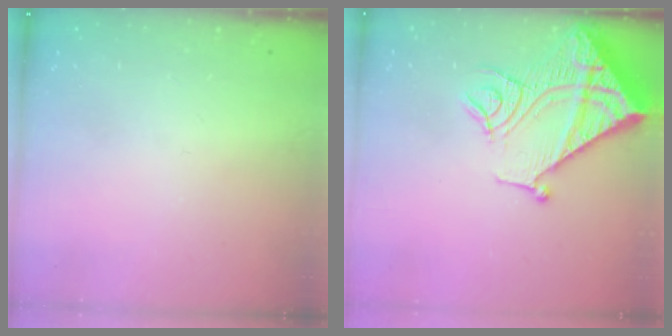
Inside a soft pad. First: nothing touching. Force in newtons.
{"total": 19.7, "press": 19.6, "slide": 2.1}